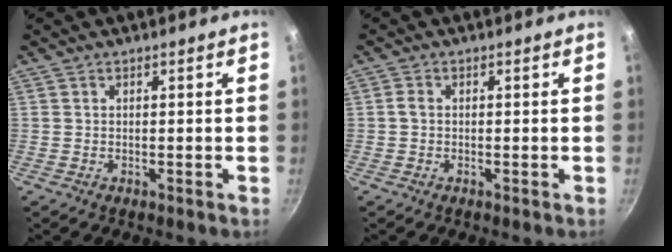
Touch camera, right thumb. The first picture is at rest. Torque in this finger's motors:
{"motor_torque": [-0.26, 0.13, 0.38, -0.13, -0.01]}